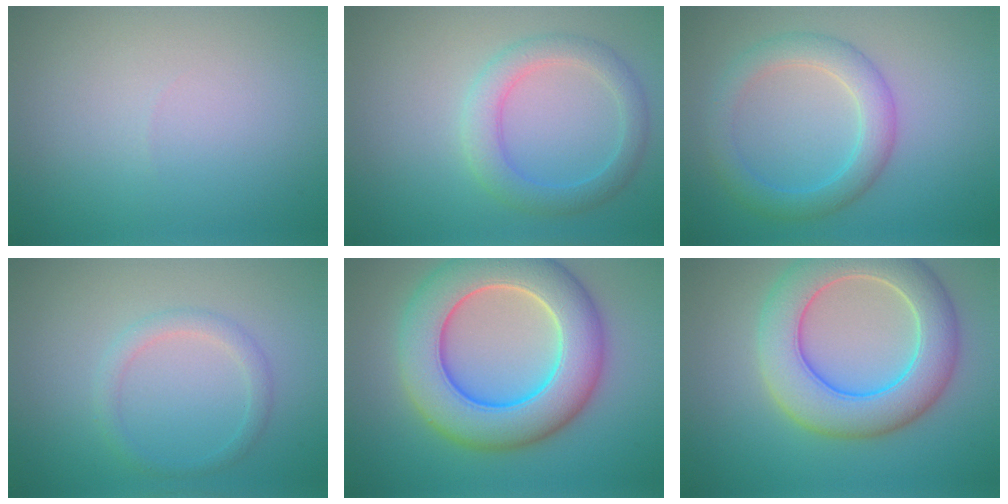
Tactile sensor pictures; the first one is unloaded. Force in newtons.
{"total": 3.3, "press": 3.3, "slide": 0.1}
{"total": 3.9, "press": 3.9, "slide": 0.1}
{"total": 1.7, "press": 1.7, "slide": 0.0}
{"total": 10.6, "press": 10.6, "slide": 0.5}
{"total": 8.1, "press": 8.0, "slide": 0.6}